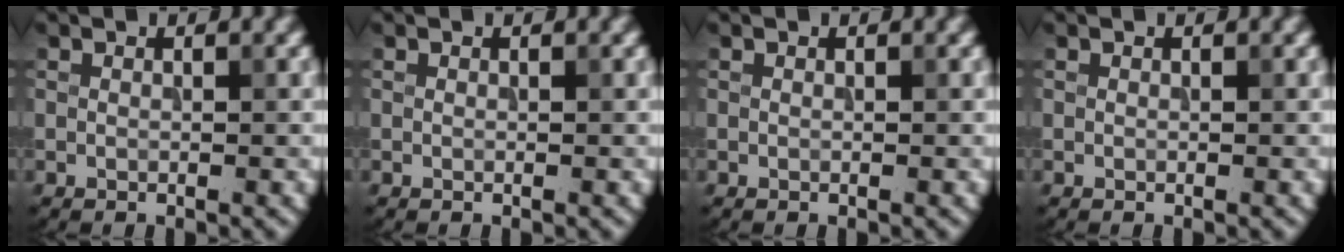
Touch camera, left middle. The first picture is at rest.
{"total": 0.0}
{"total": 0.0}
{"total": 0.0}